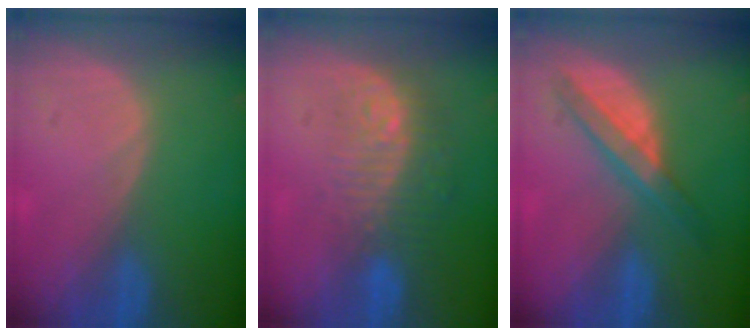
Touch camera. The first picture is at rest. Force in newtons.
{"total": 9.9, "press": 8.2, "slide": 5.5}
{"total": 5.4, "press": 5.3, "slide": 0.8}